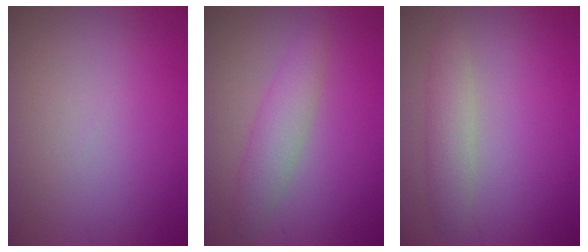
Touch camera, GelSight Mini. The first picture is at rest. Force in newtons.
{"total": 2.9, "press": 2.9, "slide": 0.1}
{"total": 2.5, "press": 2.5, "slide": 0.1}